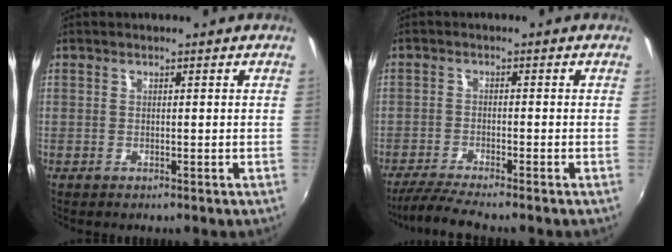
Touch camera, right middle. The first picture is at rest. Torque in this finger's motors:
{"motor_torque": [0.74, -0.71, 0.22, 0.12]}